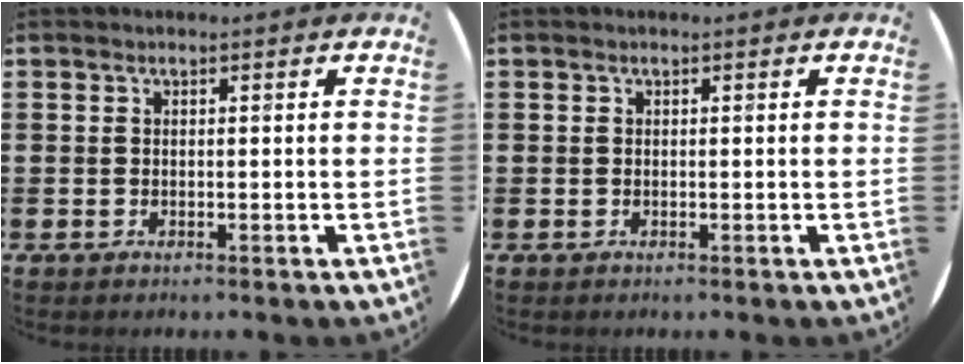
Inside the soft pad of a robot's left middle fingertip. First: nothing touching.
{"total": 0.0}